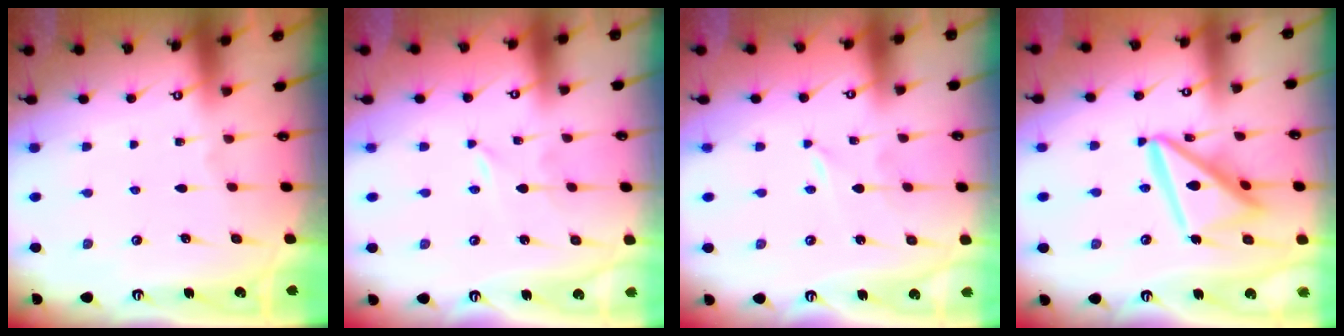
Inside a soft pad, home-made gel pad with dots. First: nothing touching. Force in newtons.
{"total": 0.0}
{"total": 0.0}
{"total": 15.4, "press": 15.3, "slide": 1.6}